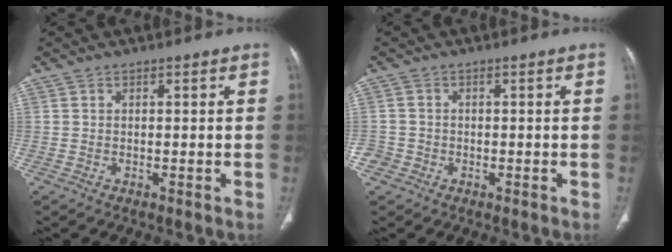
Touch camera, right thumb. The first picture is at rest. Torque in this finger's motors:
{"motor_torque": [0.15, 0.04, -0.16, 0.00, 0.03]}